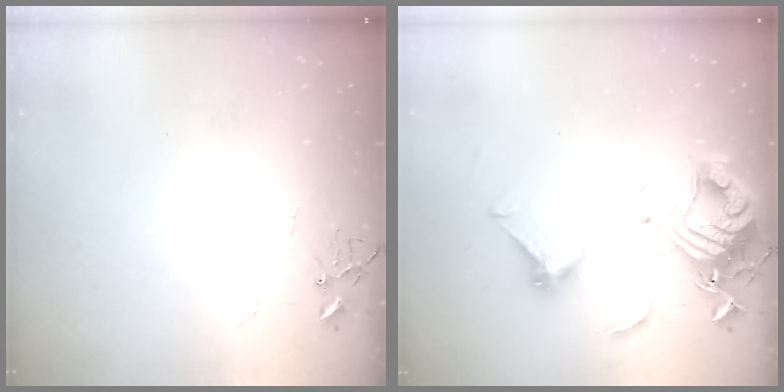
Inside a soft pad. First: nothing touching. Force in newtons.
{"total": 17.0, "press": 17.0, "slide": 1.8}